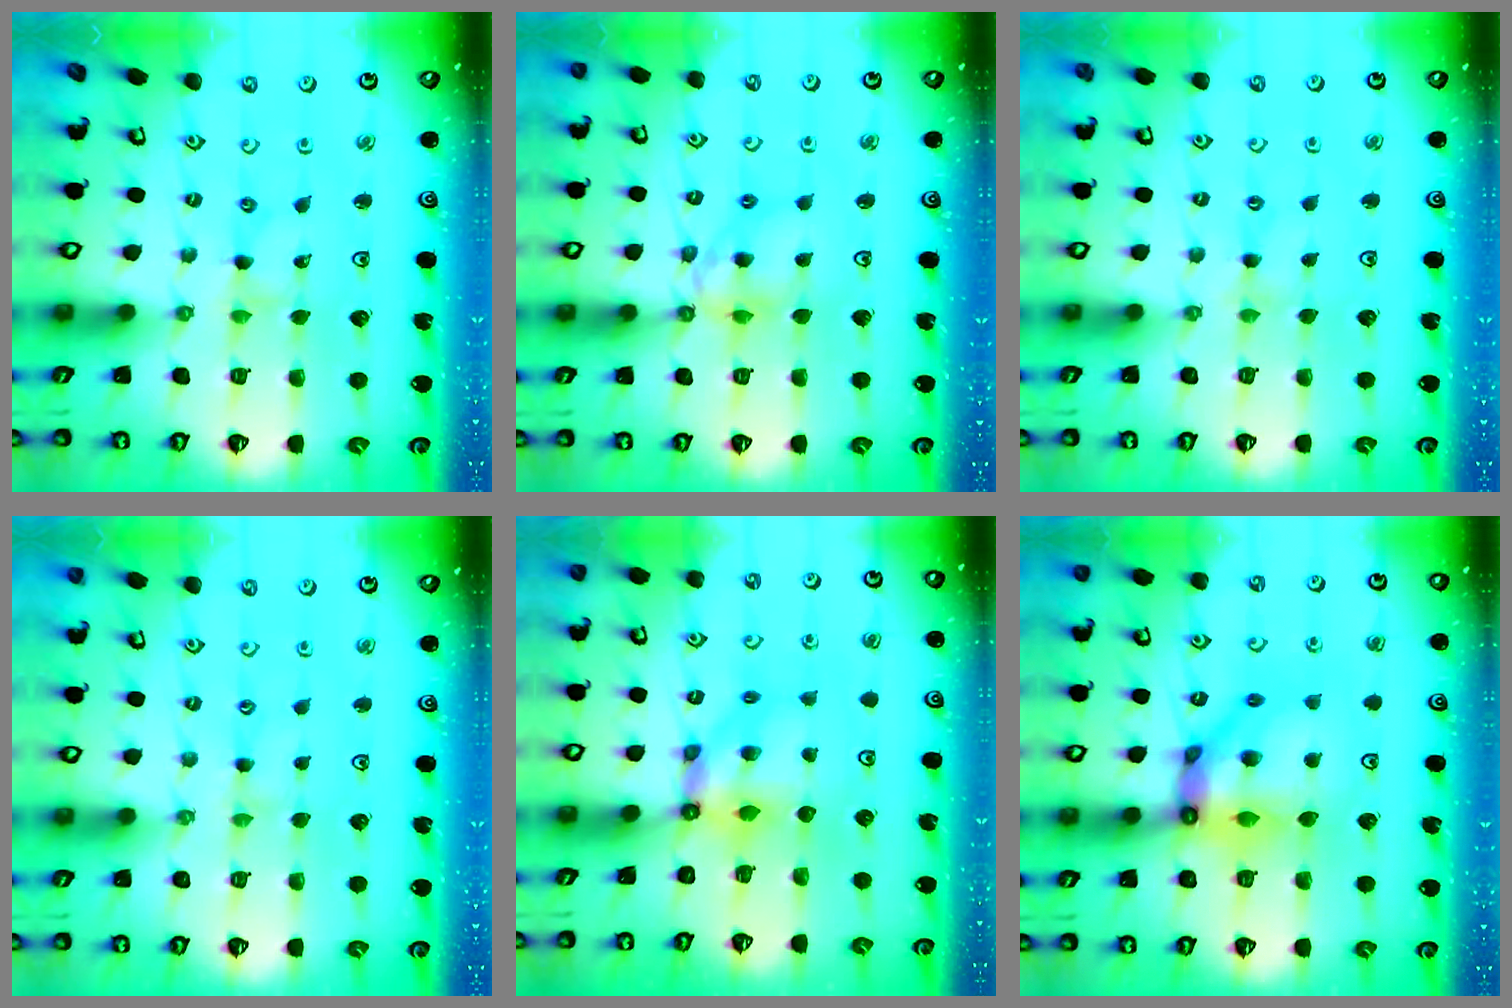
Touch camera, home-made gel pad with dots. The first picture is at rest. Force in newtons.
{"total": 10.1, "press": 10.1, "slide": 1.0}
{"total": 1.9, "press": 1.9, "slide": 0.4}
{"total": 2.0, "press": 1.9, "slide": 0.4}
{"total": 5.9, "press": 5.9, "slide": 0.4}
{"total": 12.8, "press": 12.7, "slide": 1.3}